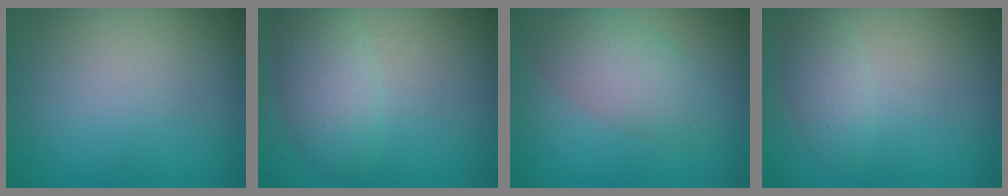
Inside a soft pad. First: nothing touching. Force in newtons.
{"total": 3.5, "press": 3.5, "slide": 0.0}
{"total": 4.4, "press": 4.4, "slide": 0.2}
{"total": 2.0, "press": 2.0, "slide": 0.1}